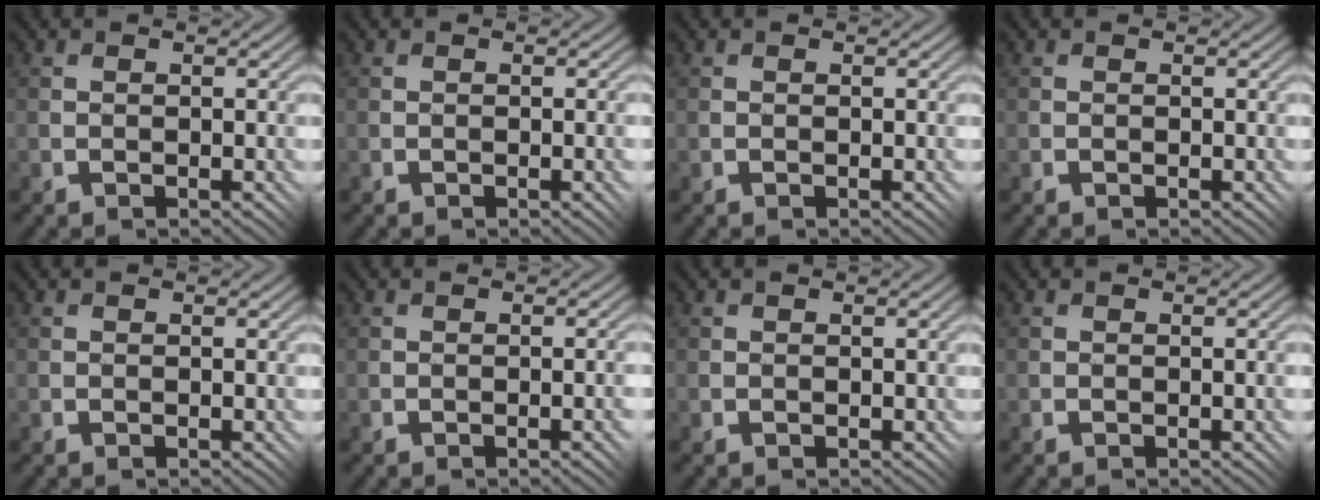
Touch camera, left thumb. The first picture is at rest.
{"total": 1.9, "force": [-0.6, 0.9, 1.5], "torque": [-0.017, -0.005, -0.003]}
{"total": 0.0}
{"total": 0.0}
{"total": 0.0}
{"total": 3.4, "force": [-1.4, 1.7, 2.6], "torque": [-0.025, 0.001, -0.010]}
{"total": 0.0}
{"total": 1.5, "force": [-0.4, 0.7, 1.2], "torque": [-0.017, -0.005, -0.003]}